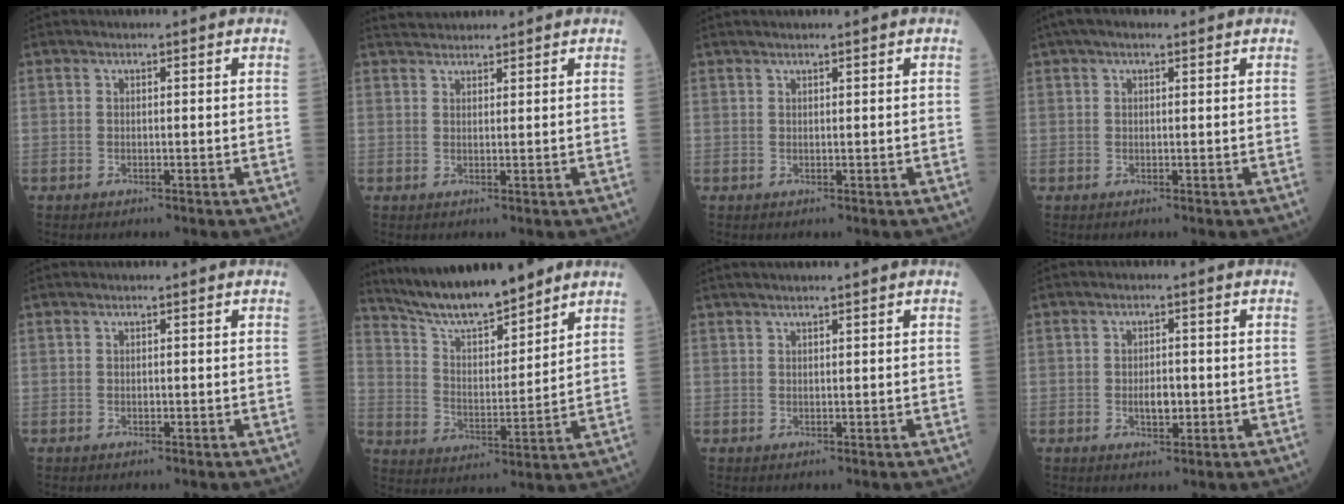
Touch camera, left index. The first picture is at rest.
{"total": 3.3, "force": [3.2, 0.6, 0.4], "torque": [-0.009, 0.028, 0.059]}
{"total": 1.6, "force": [1.3, -0.2, 0.9], "torque": [-0.013, 0.013, 0.025]}
{"total": 3.9, "force": [2.7, 1.2, 2.6], "torque": [-0.048, 0.033, 0.045]}
{"total": 0.0}
{"total": 13.6, "force": [11.9, 1.7, 6.3], "torque": [-0.110, 0.000, 0.213]}
{"total": 2.8, "force": [2.2, -0.2, 1.7], "torque": [-0.027, 0.016, 0.041]}
{"total": 2.7, "force": [-0.6, 1.3, 2.3], "torque": [-0.040, -0.003, -0.007]}